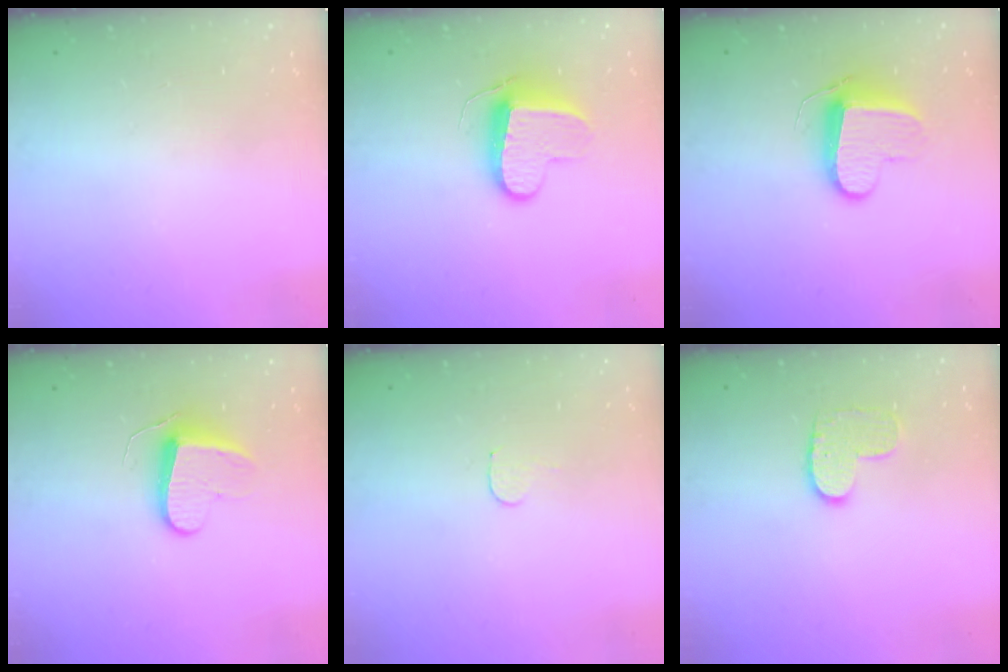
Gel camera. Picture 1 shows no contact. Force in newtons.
{"total": 9.2, "press": 9.2, "slide": 0.3}
{"total": 9.5, "press": 9.5, "slide": 0.4}
{"total": 9.3, "press": 9.3, "slide": 0.6}
{"total": 3.4, "press": 3.4, "slide": 0.3}
{"total": 7.9, "press": 7.9, "slide": 0.3}